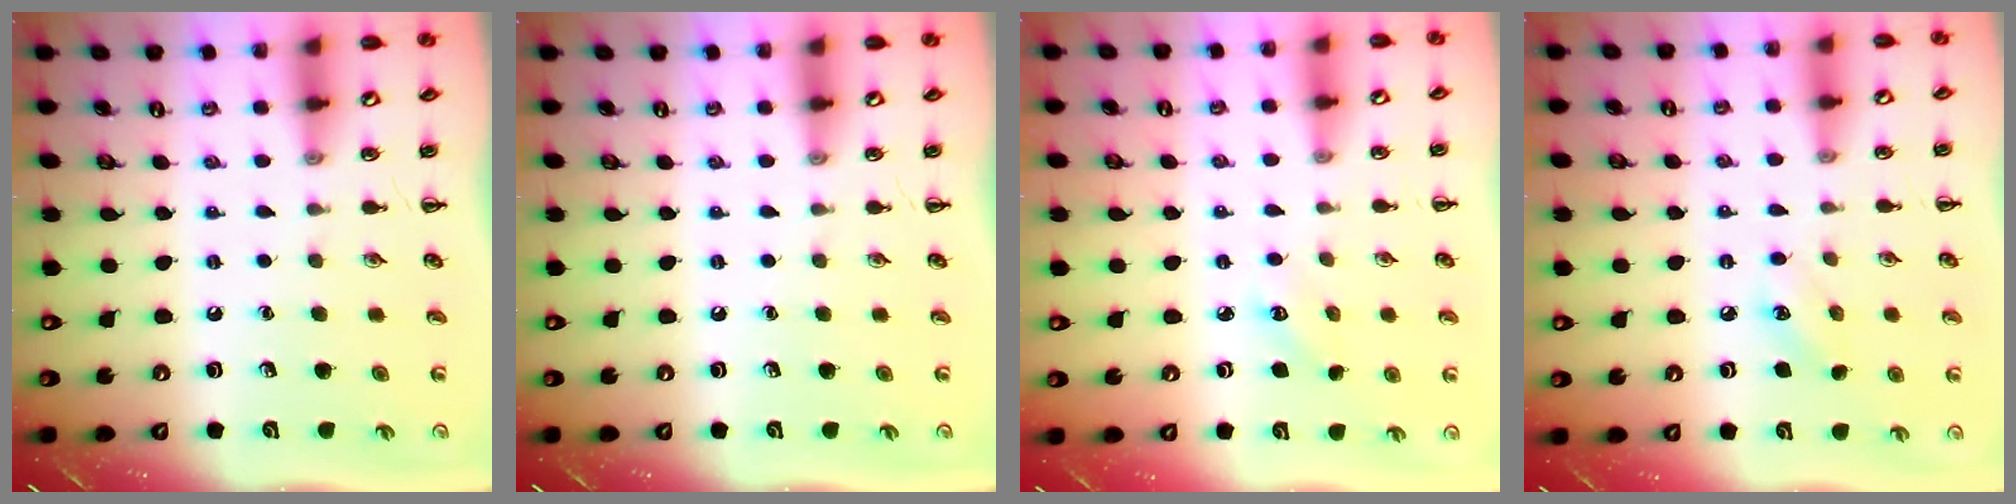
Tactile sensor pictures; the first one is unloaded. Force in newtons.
{"total": 0.0}
{"total": 2.3, "press": 2.2, "slide": 0.6}
{"total": 7.2, "press": 7.0, "slide": 1.6}